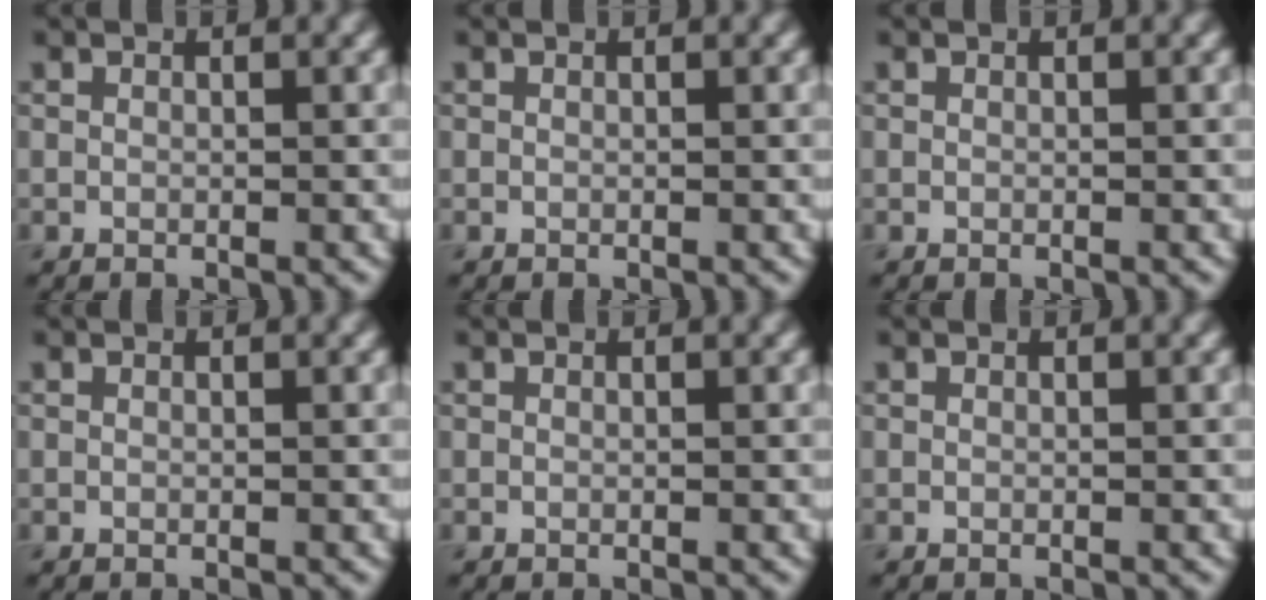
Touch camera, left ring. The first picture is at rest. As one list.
[{"total": 0.0}, {"total": 0.0}, {"total": 0.0}, {"total": 0.0}, {"total": 0.0}]